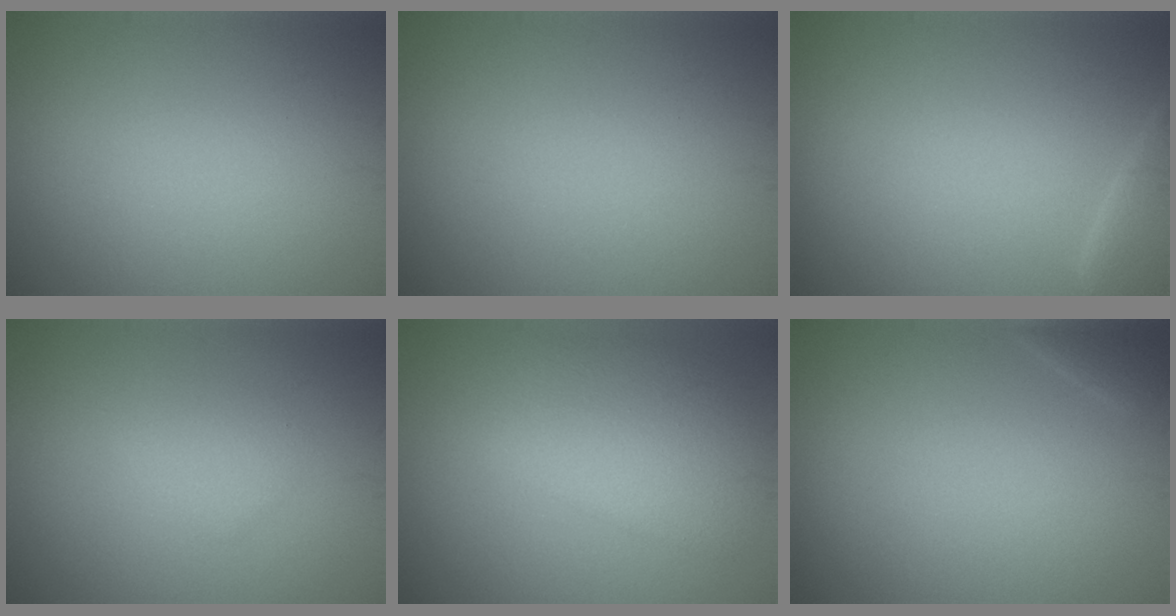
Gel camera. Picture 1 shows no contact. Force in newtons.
{"total": 0.0}
{"total": 2.2, "press": 2.2, "slide": 0.3}
{"total": 1.4, "press": 1.4, "slide": 0.1}
{"total": 5.2, "press": 5.2, "slide": 0.3}
{"total": 0.9, "press": 0.9, "slide": 0.1}